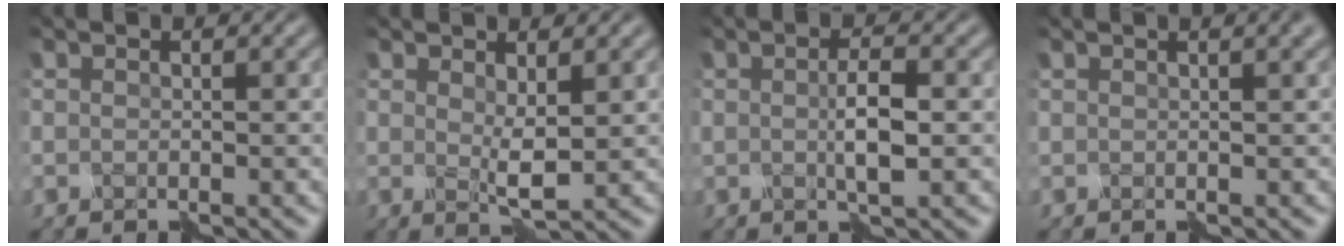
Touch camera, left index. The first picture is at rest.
{"total": 2.1, "force": [0.8, 0.5, 1.8], "torque": [-0.044, -0.003, 0.017]}
{"total": 2.3, "force": [-0.1, 0.0, 2.3], "torque": [-0.053, 0.005, 0.000]}
{"total": 1.7, "force": [1.0, 0.4, 1.3], "torque": [-0.003, 0.007, 0.007]}